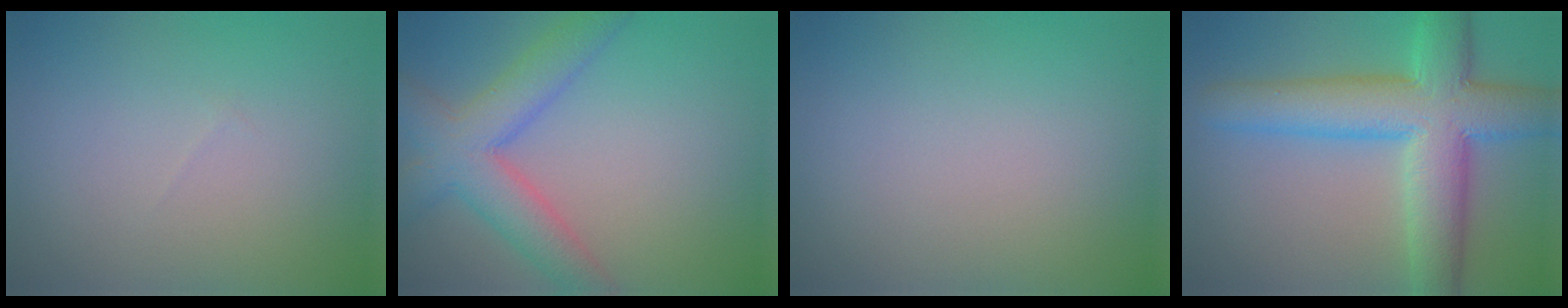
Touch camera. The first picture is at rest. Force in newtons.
{"total": 6.2, "press": 6.2, "slide": 0.4}
{"total": 0.0}
{"total": 9.6, "press": 9.6, "slide": 0.2}